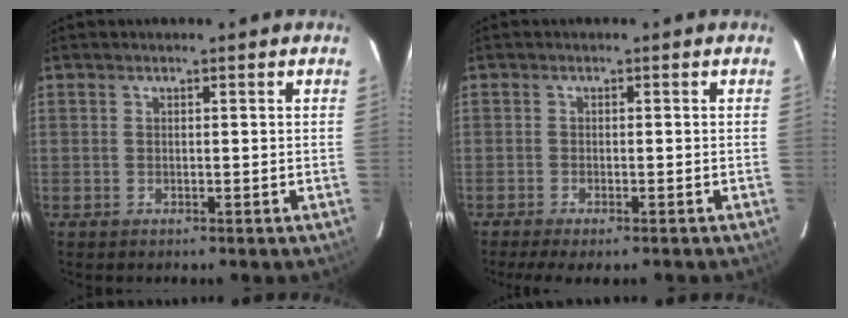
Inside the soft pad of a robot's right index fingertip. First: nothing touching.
{"total": 5.1, "force": [-4.0, 0.8, 3.1], "torque": [-0.071, -0.021, -0.066]}